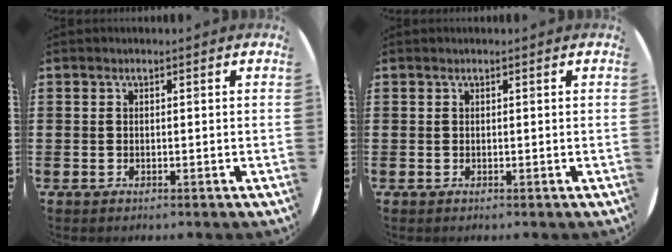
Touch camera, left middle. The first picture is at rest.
{"total": 0.0}